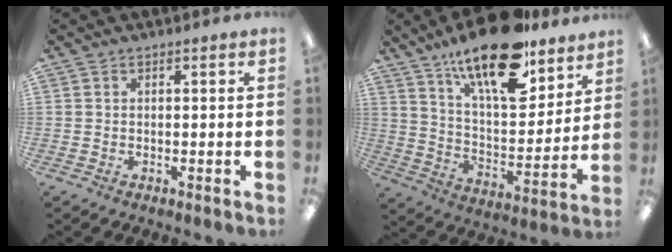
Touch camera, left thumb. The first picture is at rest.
{"total": 20.8, "force": [15.2, 7.2, 12.1], "torque": [-0.201, -0.096, 0.259]}